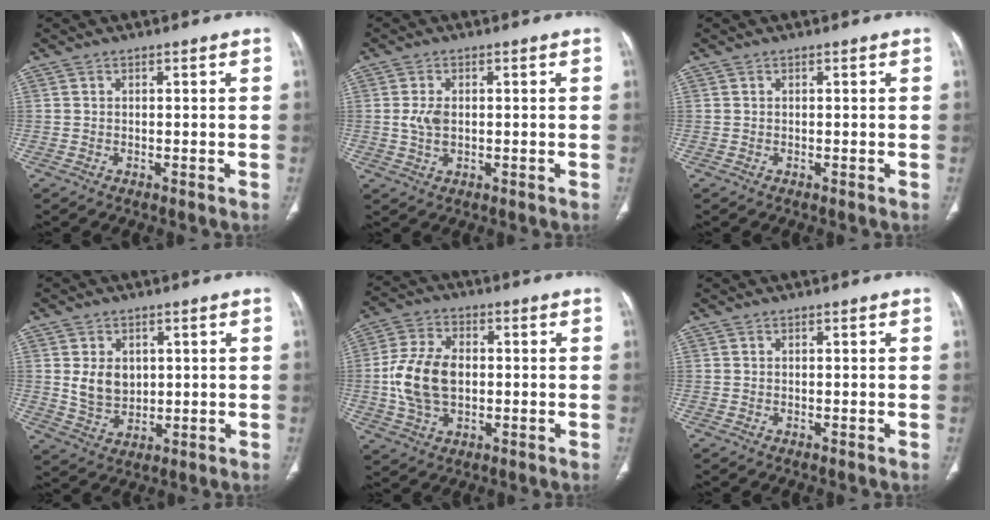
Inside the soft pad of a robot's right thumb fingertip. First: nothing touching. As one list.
[{"total": 3.7, "force": [0.1, 2.3, 2.8], "torque": [-0.061, 0.002, 0.004]}, {"total": 0.0}, {"total": 6.7, "force": [1.3, 5.2, 4.1], "torque": [-0.048, -0.014, 0.038]}, {"total": 12.4, "force": [-0.4, 8.2, 9.4], "torque": [-0.181, 0.012, -0.005]}, {"total": 0.0}]